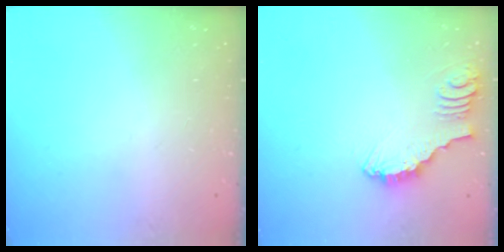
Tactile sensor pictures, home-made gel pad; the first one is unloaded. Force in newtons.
{"total": 2.8, "press": 2.8, "slide": 0.1}